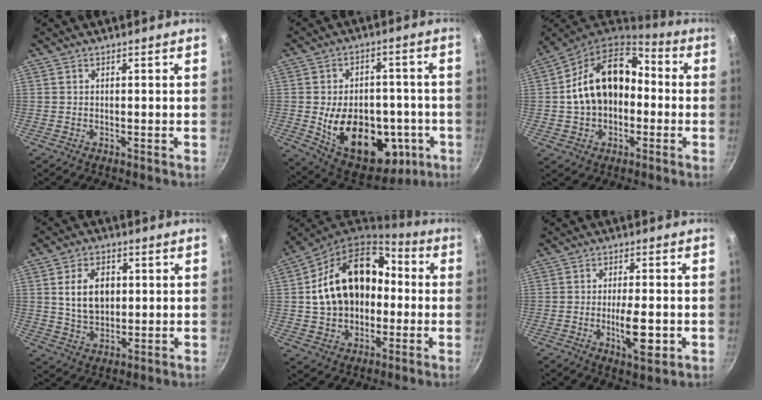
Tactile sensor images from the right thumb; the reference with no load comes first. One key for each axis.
{"total": 22.4, "fx": -5.1, "fy": 14.7, "fz": 16.1, "tx": -0.211, "ty": 0.017, "tz": -0.051}
{"total": 18.8, "fx": 0.2, "fy": 13.7, "fz": 12.9, "tx": -0.195, "ty": 0.054, "tz": -0.003}
{"total": 9.2, "fx": 1.6, "fy": 6.4, "fz": 6.5, "tx": -0.095, "ty": -0.005, "tz": 0.032}
{"total": 20.8, "fx": 1.0, "fy": 15.2, "fz": 14.2, "tx": -0.219, "ty": 0.054, "tz": 0.016}
{"total": 7.9, "fx": -1.9, "fy": 2.7, "fz": 7.2, "tx": -0.109, "ty": 0.002, "tz": -0.026}